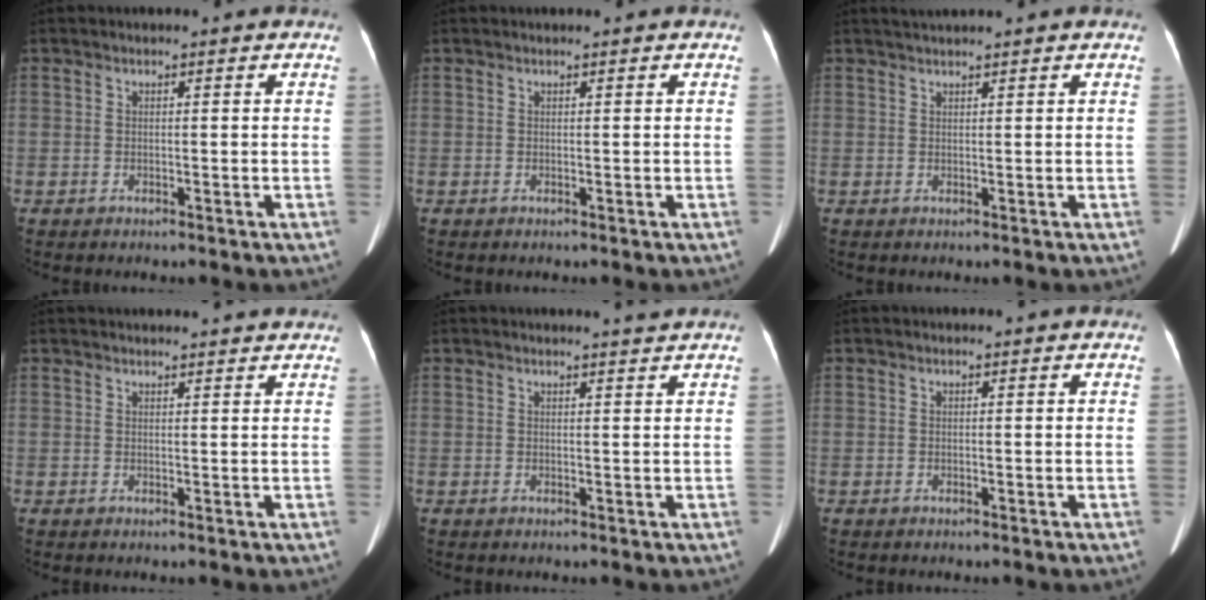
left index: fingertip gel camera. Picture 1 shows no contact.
{"total": 0.0}
{"total": 2.1, "force": [1.9, -0.4, 0.8], "torque": [-0.010, 0.019, 0.037]}
{"total": 6.9, "force": [6.6, 0.7, 1.9], "torque": [-0.024, 0.023, 0.068]}
{"total": 1.6, "force": [1.4, -0.6, 0.3], "torque": [-0.013, -0.009, 0.022]}
{"total": 0.0}